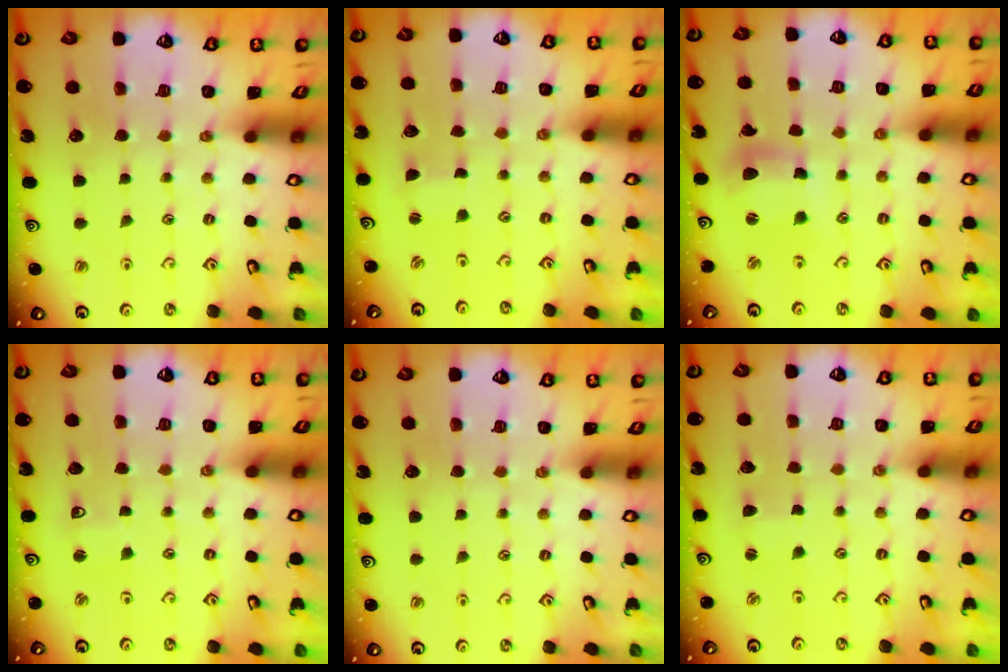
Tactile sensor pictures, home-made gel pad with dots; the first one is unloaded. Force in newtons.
{"total": 0.6, "press": 0.6, "slide": 0.0}
{"total": 9.9, "press": 9.8, "slide": 1.1}
{"total": 2.8, "press": 2.7, "slide": 0.7}
{"total": 0.0}
{"total": 1.9, "press": 1.9, "slide": 0.2}